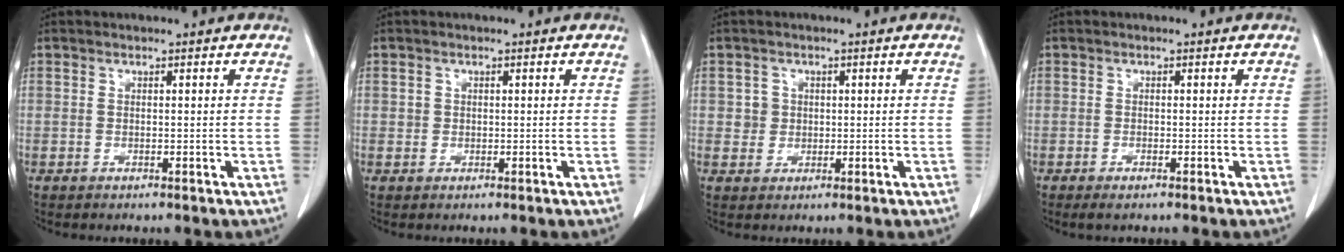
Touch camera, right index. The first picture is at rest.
{"total": 0.9, "force": [0.2, 0.9, 0.2], "torque": [0.003, 0.003, 0.002]}
{"total": 2.4, "force": [0.4, 2.3, 0.3], "torque": [0.002, 0.002, 0.008]}
{"total": 1.3, "force": [-0.8, 0.3, 1.0], "torque": [-0.013, -0.002, -0.008]}